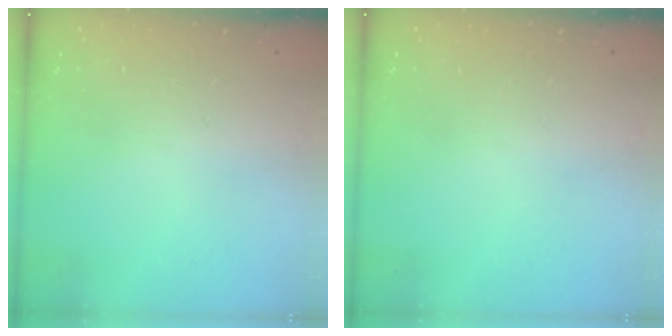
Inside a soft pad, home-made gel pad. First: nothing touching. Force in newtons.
{"total": 0.0}